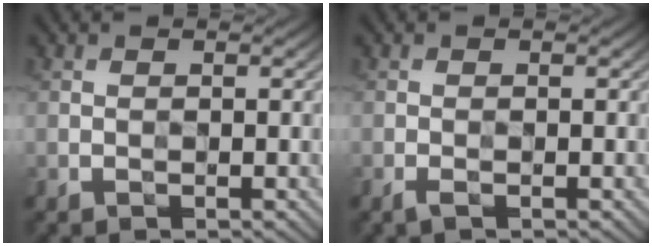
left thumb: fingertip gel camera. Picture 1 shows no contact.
{"total": 1.0, "force": [-0.8, 0.0, 0.7], "torque": [-0.017, 0.002, -0.015]}